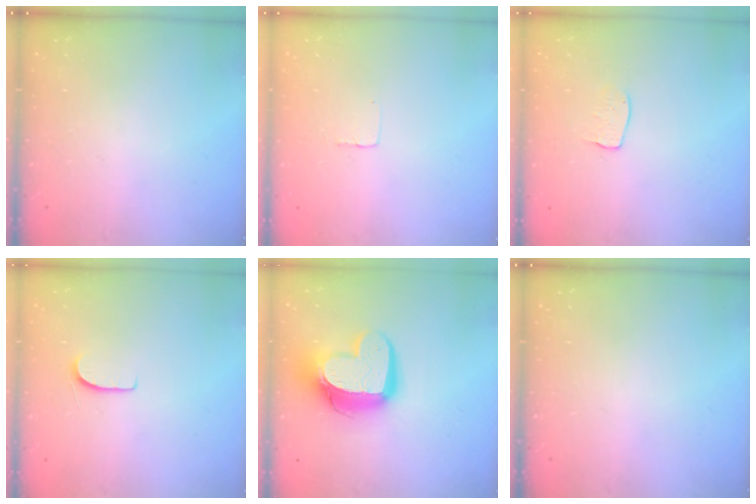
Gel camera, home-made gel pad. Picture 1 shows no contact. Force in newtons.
{"total": 1.9, "press": 1.9, "slide": 0.1}
{"total": 5.0, "press": 5.0, "slide": 0.3}
{"total": 5.9, "press": 5.9, "slide": 0.4}
{"total": 15.3, "press": 15.3, "slide": 1.4}
{"total": 0.0}